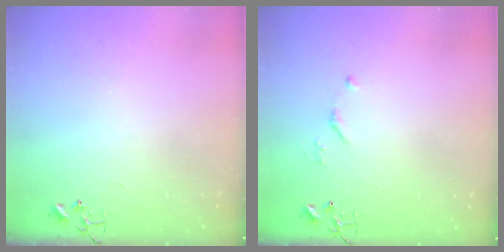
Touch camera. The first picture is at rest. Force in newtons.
{"total": 3.9, "press": 3.9, "slide": 0.5}